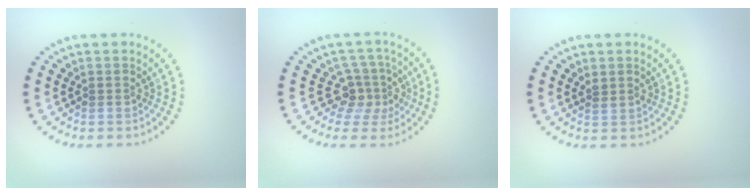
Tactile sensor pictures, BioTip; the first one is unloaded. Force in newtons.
{"total": 3.1, "press": 2.3, "slide": 2.1}
{"total": 0.6, "press": 0.4, "slide": 0.5}